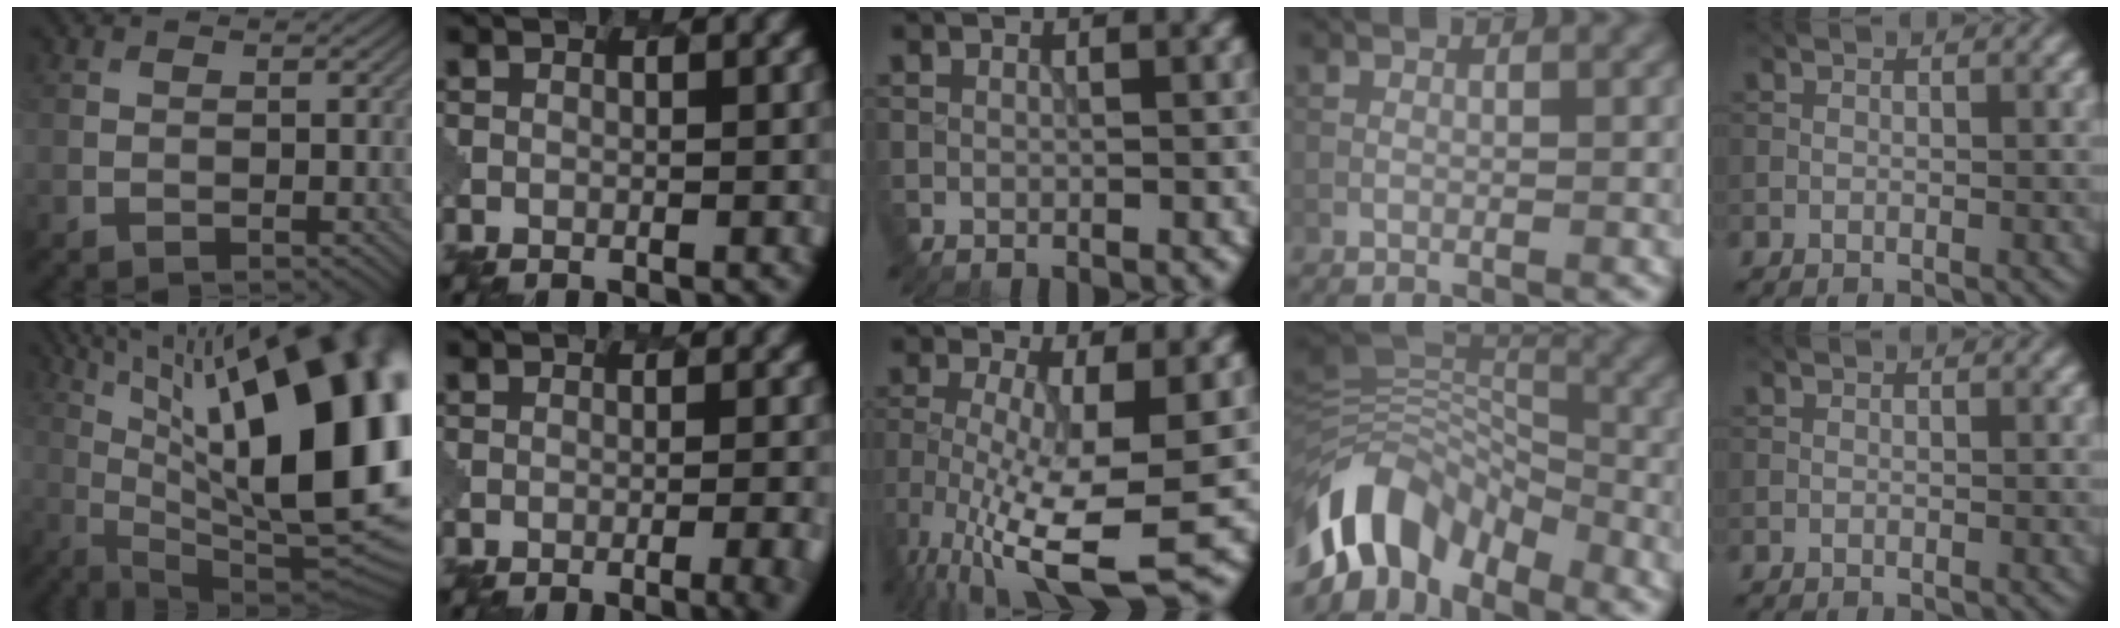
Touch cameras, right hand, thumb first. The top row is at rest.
{"thumb": {"total": 22.3, "force": [4.8, 8.1, 20.2], "torque": [-0.283, 0.036, 0.071]}, "index": {"total": 4.6, "force": [-2.2, 1.9, 3.6], "torque": [-0.017, 0.012, -0.024]}, "middle": {"total": 9.2, "force": [-3.8, 2.2, 8.1], "torque": [-0.168, -0.025, -0.066]}, "ring": {"total": 10.5, "force": [-6.1, 6.0, 6.0], "torque": [-0.111, 0.008, -0.124]}}